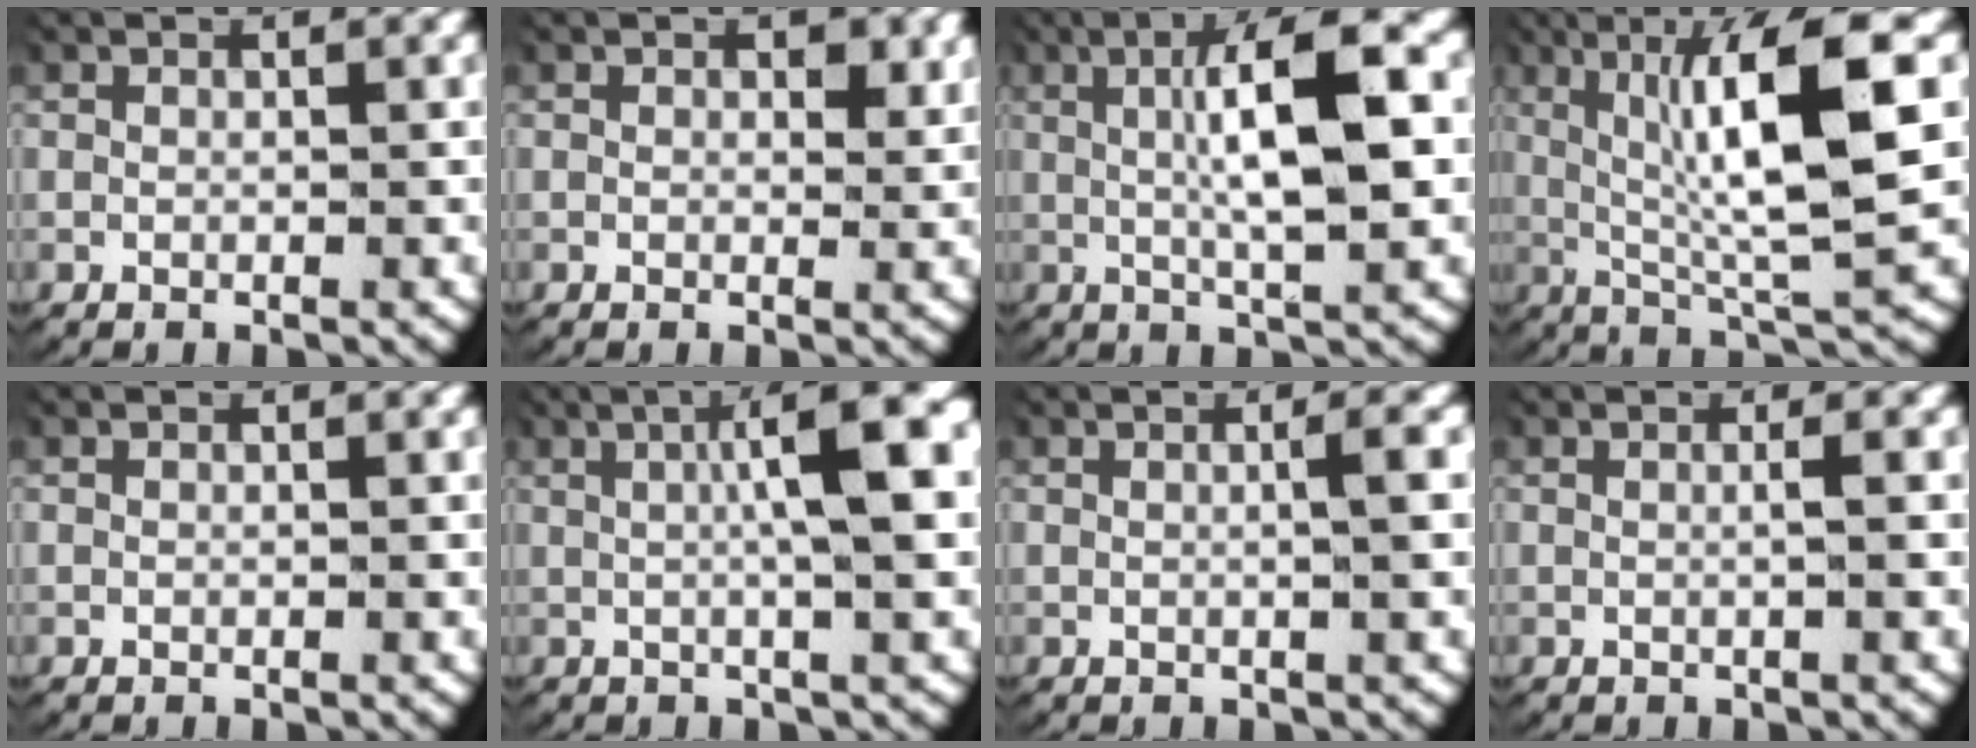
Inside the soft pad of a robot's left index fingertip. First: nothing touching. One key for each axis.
{"total": 1.2, "fx": 0.5, "fy": 0.8, "fz": 0.7, "tx": -0.010, "ty": -0.010, "tz": 0.010}
{"total": 7.5, "fx": 1.4, "fy": 1.8, "fz": 7.1, "tx": -0.124, "ty": 0.006, "tz": 0.022}
{"total": 9.2, "fx": 2.3, "fy": 1.9, "fz": 8.7, "tx": -0.154, "ty": 0.002, "tz": 0.041}
{"total": 0.0}
{"total": 6.9, "fx": 1.9, "fy": 1.5, "fz": 6.5, "tx": -0.102, "ty": 0.022, "tz": 0.022}
{"total": 1.8, "fx": 0.3, "fy": -0.2, "fz": 1.8, "tx": -0.029, "ty": 0.003, "tz": 0.007}
{"total": 1.1, "fx": 0.1, "fy": -0.2, "fz": 1.0, "tx": -0.022, "ty": -0.001, "tz": 0.003}